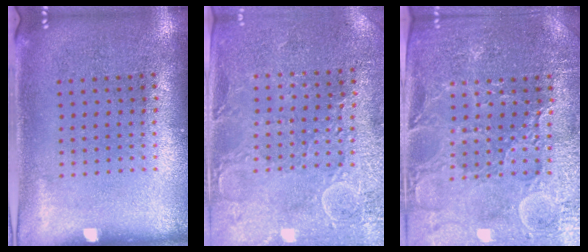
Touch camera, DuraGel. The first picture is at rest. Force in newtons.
{"total": 2.7, "press": 2.7, "slide": 0.6}
{"total": 4.3, "press": 4.1, "slide": 1.3}